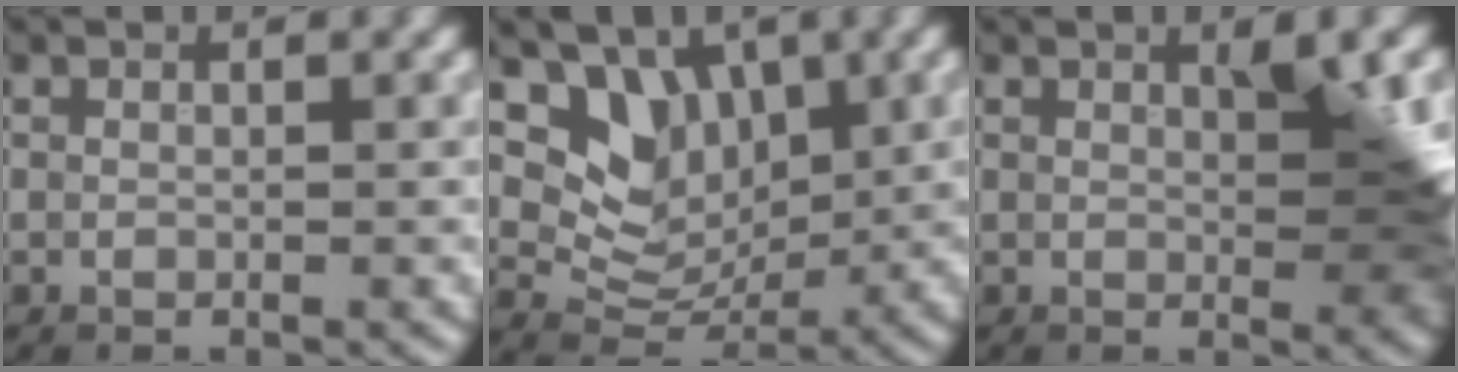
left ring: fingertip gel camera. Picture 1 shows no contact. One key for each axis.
{"total": 5.7, "fx": 2.5, "fy": 4.2, "fz": 3.0, "tx": -0.046, "ty": -0.015, "tz": 0.039}
{"total": 5.5, "fx": 1.4, "fy": 1.5, "fz": 5.1, "tx": -0.060, "ty": -0.001, "tz": 0.025}